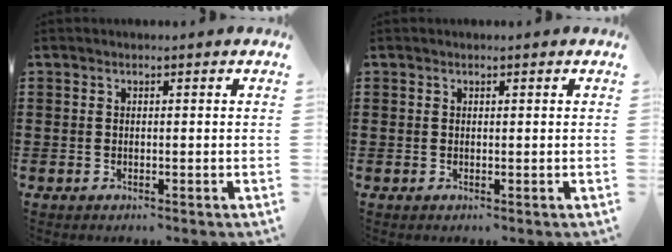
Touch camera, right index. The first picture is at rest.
{"total": 0.0}